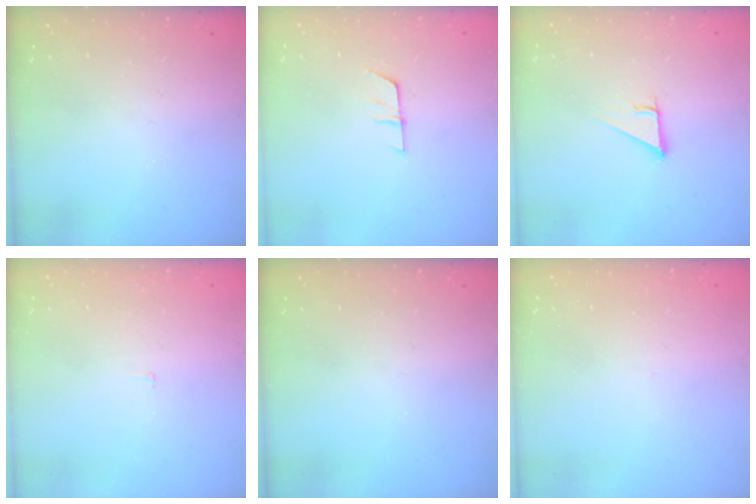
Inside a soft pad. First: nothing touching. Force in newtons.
{"total": 5.4, "press": 5.4, "slide": 0.4}
{"total": 2.7, "press": 2.7, "slide": 0.0}
{"total": 2.3, "press": 2.3, "slide": 0.2}
{"total": 0.0}
{"total": 2.6, "press": 2.6, "slide": 0.2}